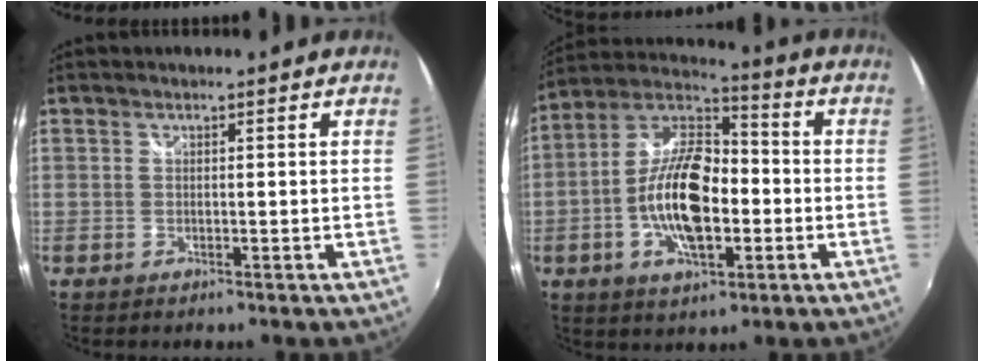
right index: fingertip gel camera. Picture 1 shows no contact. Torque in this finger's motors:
{"motor_torque": [2.14, 0.00, 0.75, 0.17]}